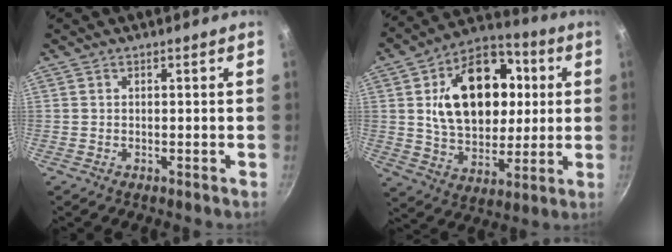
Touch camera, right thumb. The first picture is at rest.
{"total": 22.9, "force": [4.1, 15.7, 16.2], "torque": [-0.224, 0.013, 0.064]}